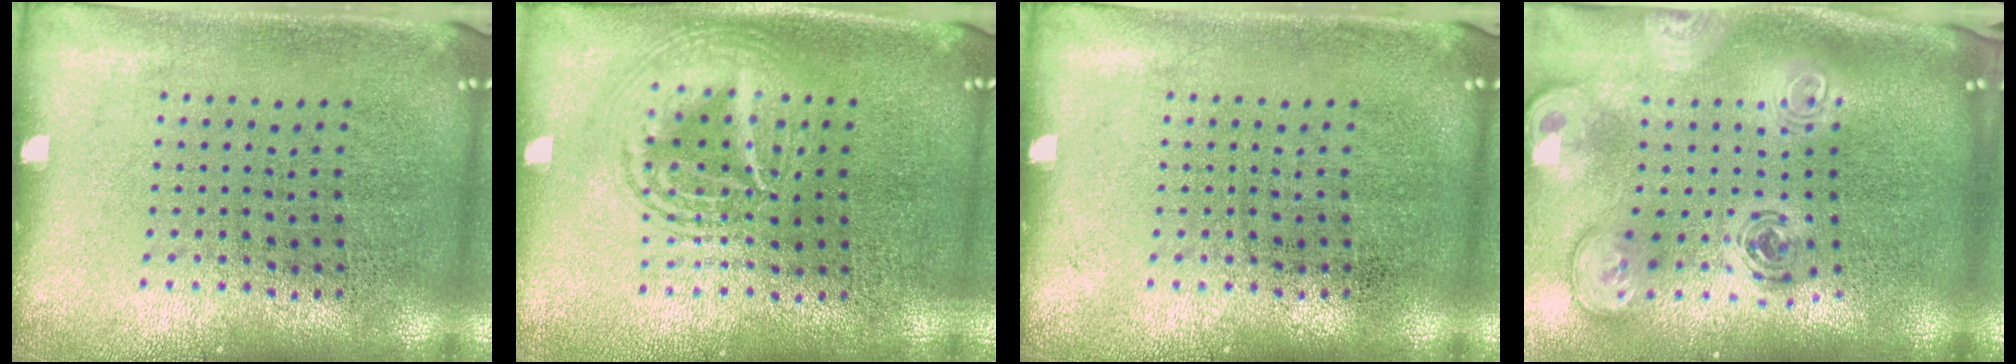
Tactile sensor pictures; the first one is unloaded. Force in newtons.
{"total": 2.9, "press": 2.8, "slide": 0.3}
{"total": 0.0}
{"total": 2.8, "press": 2.0, "slide": 2.0}